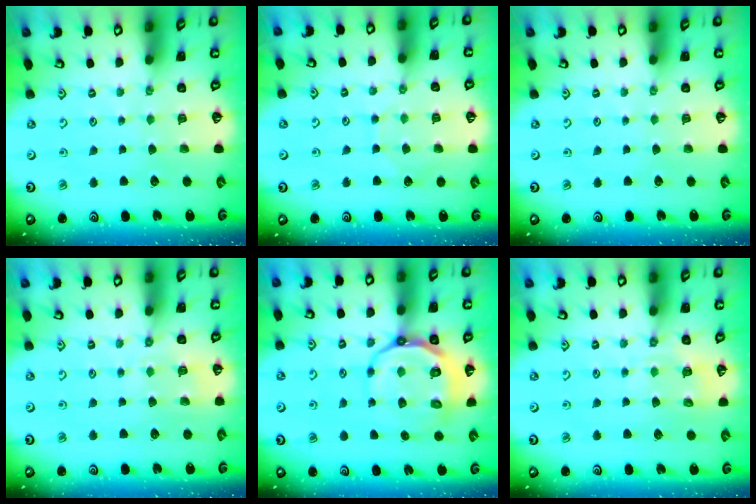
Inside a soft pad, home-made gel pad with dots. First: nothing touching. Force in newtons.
{"total": 4.8, "press": 4.8, "slide": 0.4}
{"total": 0.0}
{"total": 5.5, "press": 5.4, "slide": 0.9}
{"total": 11.7, "press": 11.4, "slide": 2.8}
{"total": 6.2, "press": 6.1, "slide": 1.0}